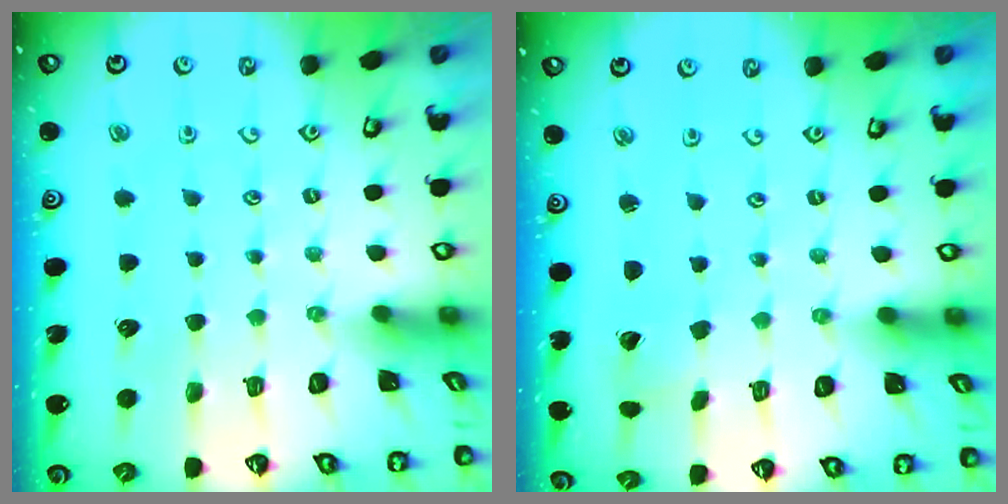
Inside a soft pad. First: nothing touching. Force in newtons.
{"total": 1.0, "press": 1.0, "slide": 0.1}